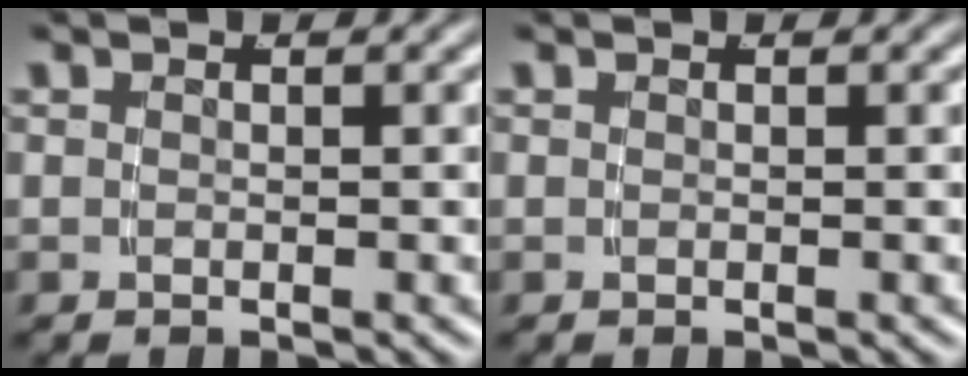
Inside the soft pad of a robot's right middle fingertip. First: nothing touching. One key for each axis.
{"total": 0.0}